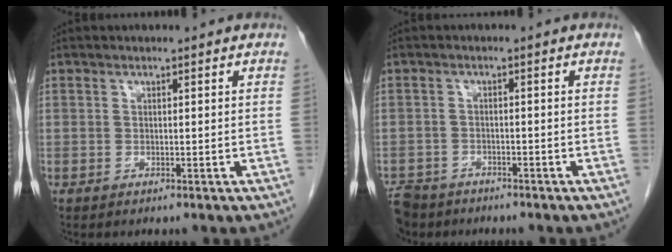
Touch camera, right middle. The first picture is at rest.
{"total": 6.4, "force": [-5.3, 3.4, 1.0], "torque": [-0.029, -0.005, -0.093]}